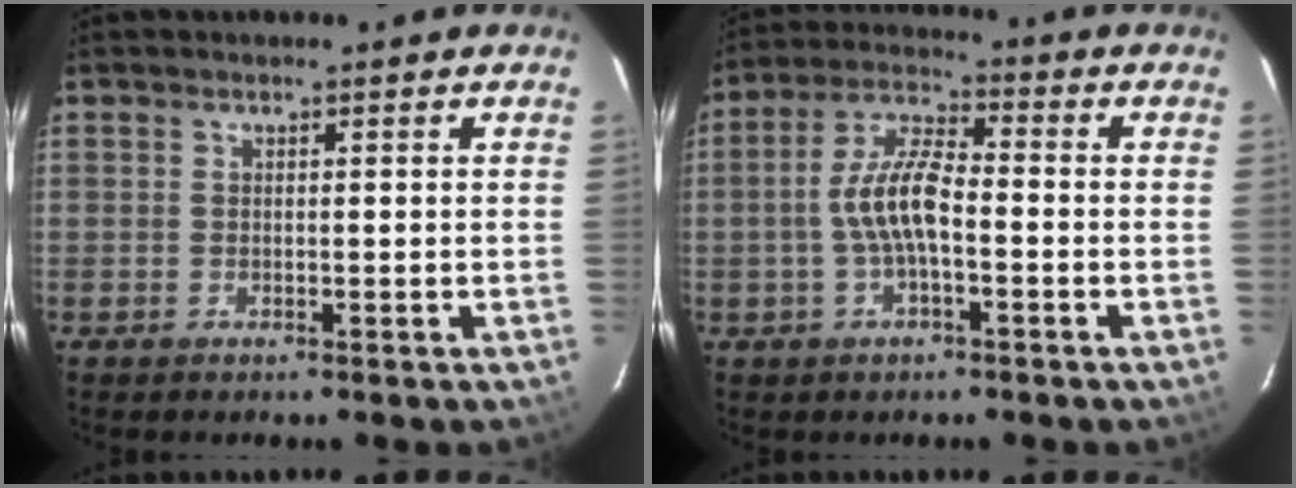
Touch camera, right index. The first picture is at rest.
{"total": 8.6, "force": [-2.0, 2.9, 7.9], "torque": [-0.163, 0.013, -0.039]}